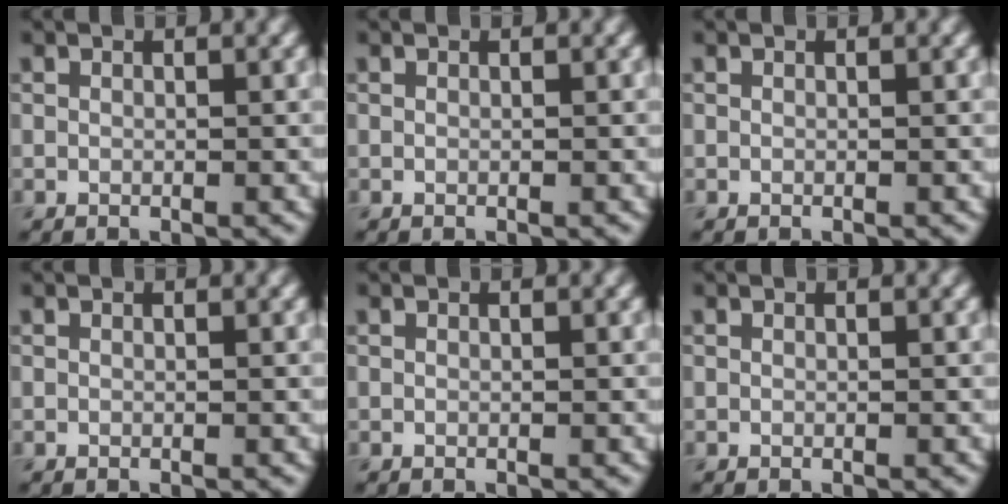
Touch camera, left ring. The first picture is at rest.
{"total": 0.0}
{"total": 0.0}
{"total": 0.0}
{"total": 0.0}
{"total": 0.0}